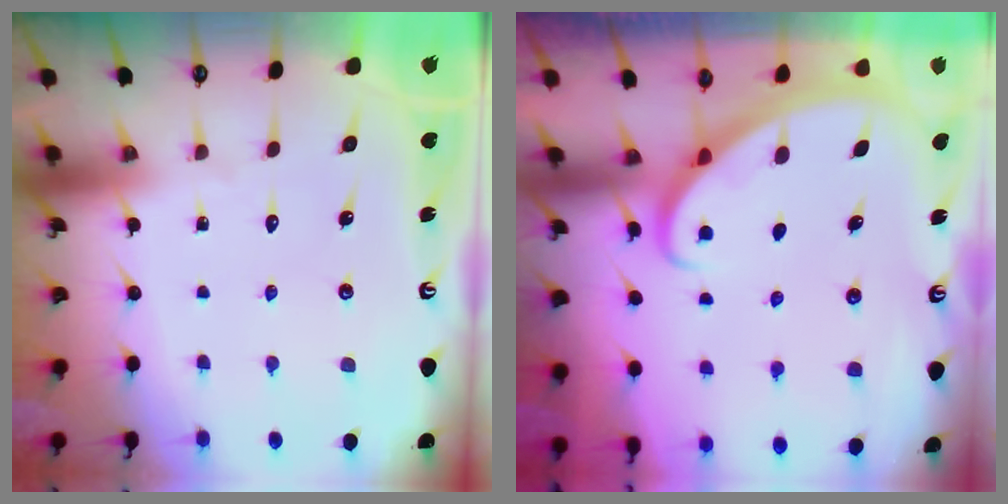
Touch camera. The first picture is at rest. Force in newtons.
{"total": 2.7, "press": 2.7, "slide": 0.2}